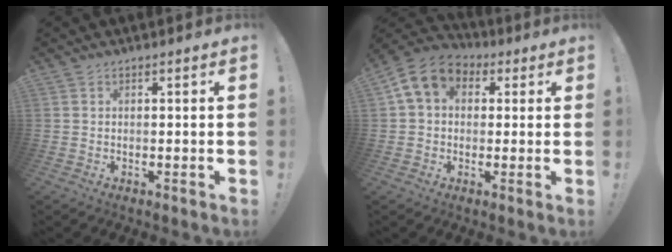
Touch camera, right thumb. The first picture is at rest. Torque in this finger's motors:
{"motor_torque": [1.34, 1.88, 0.87, 0.04, 0.06]}